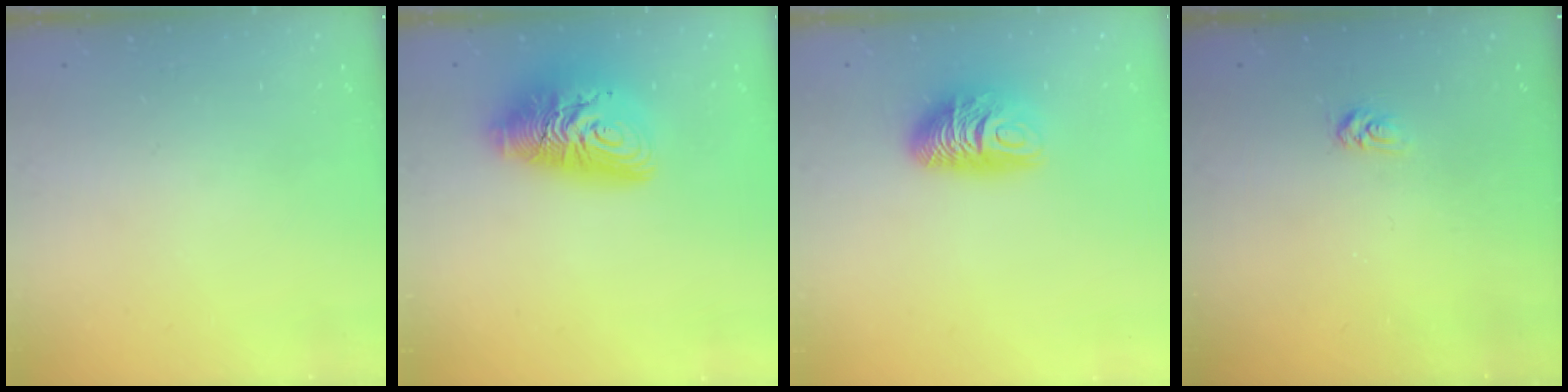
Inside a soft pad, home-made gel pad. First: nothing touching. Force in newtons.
{"total": 14.9, "press": 14.8, "slide": 1.4}
{"total": 10.3, "press": 10.3, "slide": 0.8}
{"total": 4.3, "press": 4.2, "slide": 0.5}